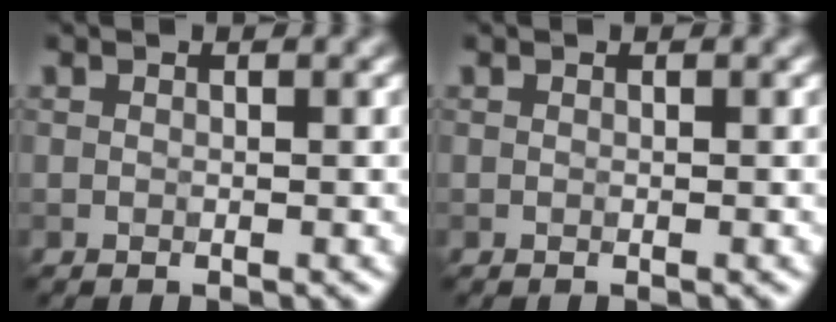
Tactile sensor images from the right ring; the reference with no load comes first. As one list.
[{"total": 0.0}]